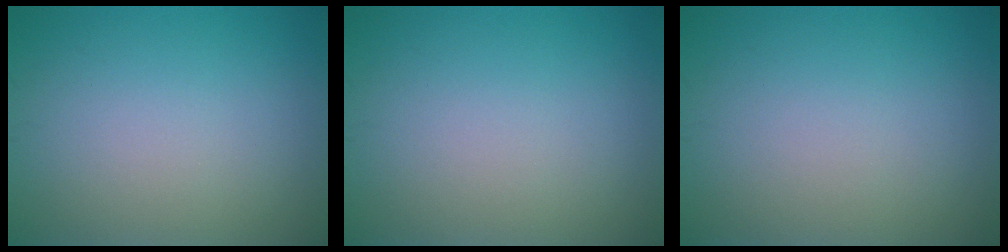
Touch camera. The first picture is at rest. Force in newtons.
{"total": 0.0}
{"total": 0.0}